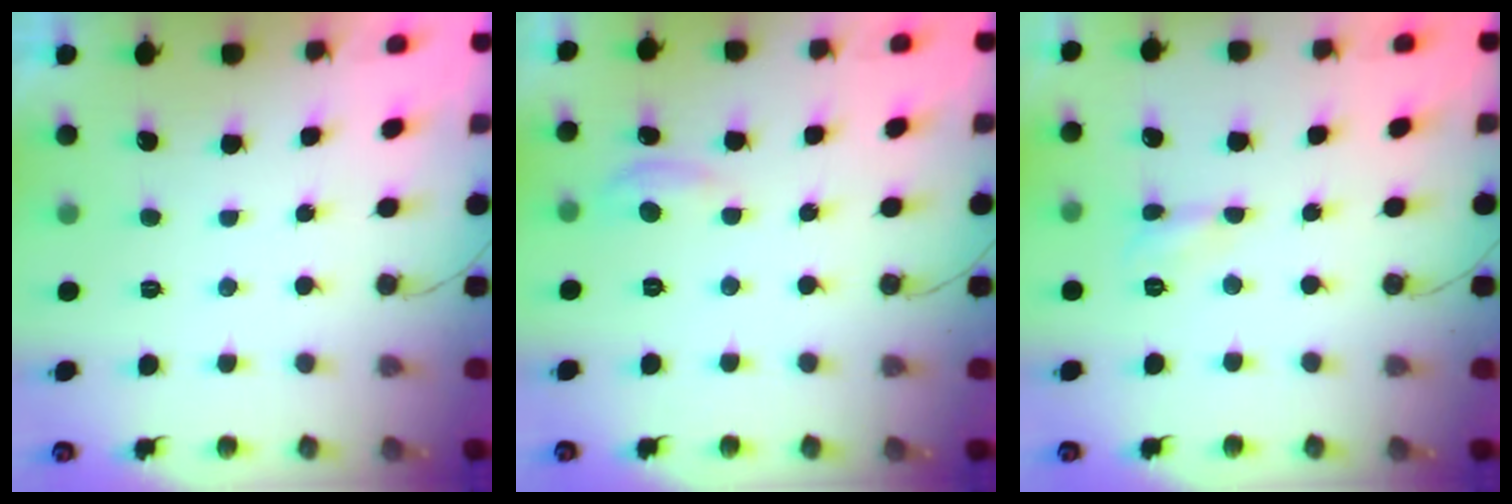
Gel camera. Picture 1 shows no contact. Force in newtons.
{"total": 4.4, "press": 4.4, "slide": 0.5}
{"total": 2.8, "press": 2.8, "slide": 0.4}